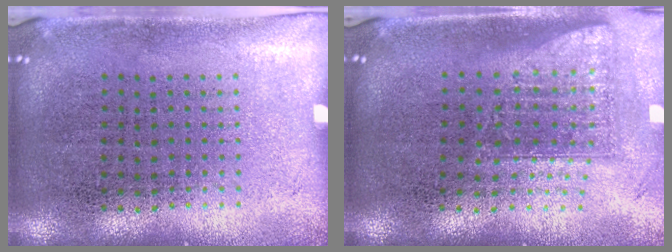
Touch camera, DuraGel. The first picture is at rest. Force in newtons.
{"total": 1.7, "press": 1.2, "slide": 1.1}